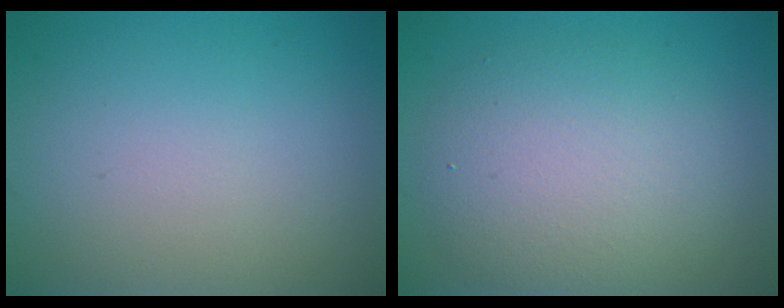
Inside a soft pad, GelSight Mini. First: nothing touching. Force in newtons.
{"total": 5.8, "press": 5.8, "slide": 0.2}